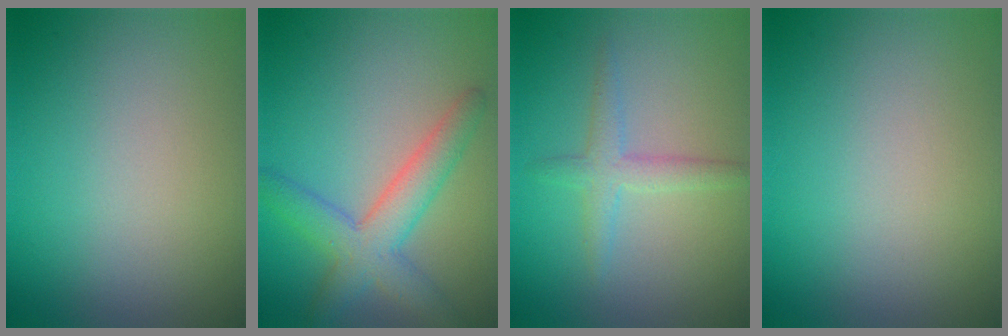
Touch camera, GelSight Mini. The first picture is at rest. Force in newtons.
{"total": 4.9, "press": 4.9, "slide": 0.2}
{"total": 2.3, "press": 2.3, "slide": 0.2}
{"total": 0.0}